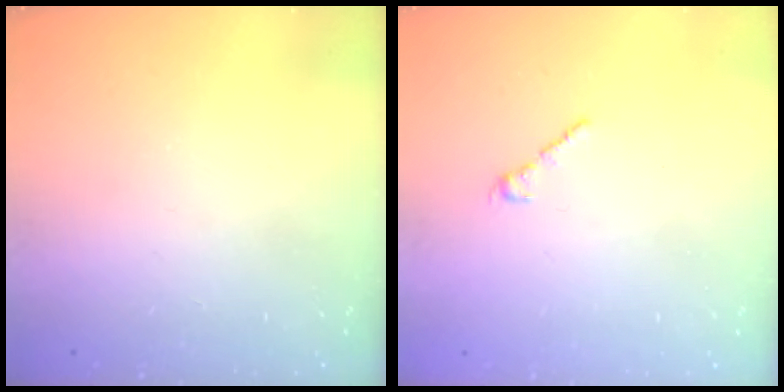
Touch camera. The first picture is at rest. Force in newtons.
{"total": 2.5, "press": 2.4, "slide": 0.7}